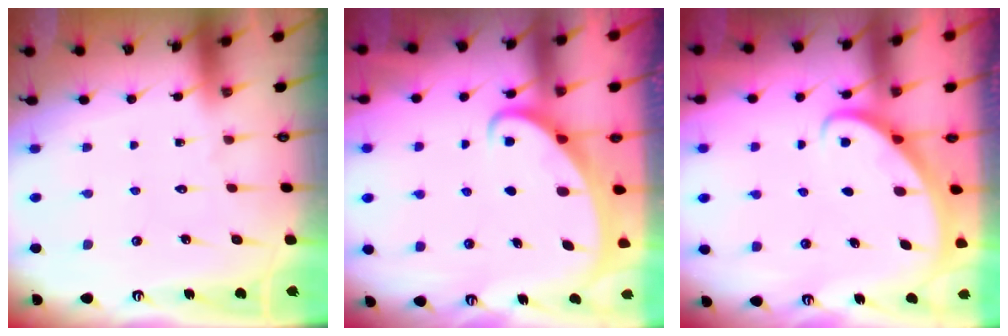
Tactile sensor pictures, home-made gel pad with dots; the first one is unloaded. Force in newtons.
{"total": 2.4, "press": 2.4, "slide": 0.4}
{"total": 3.0, "press": 3.0, "slide": 0.2}